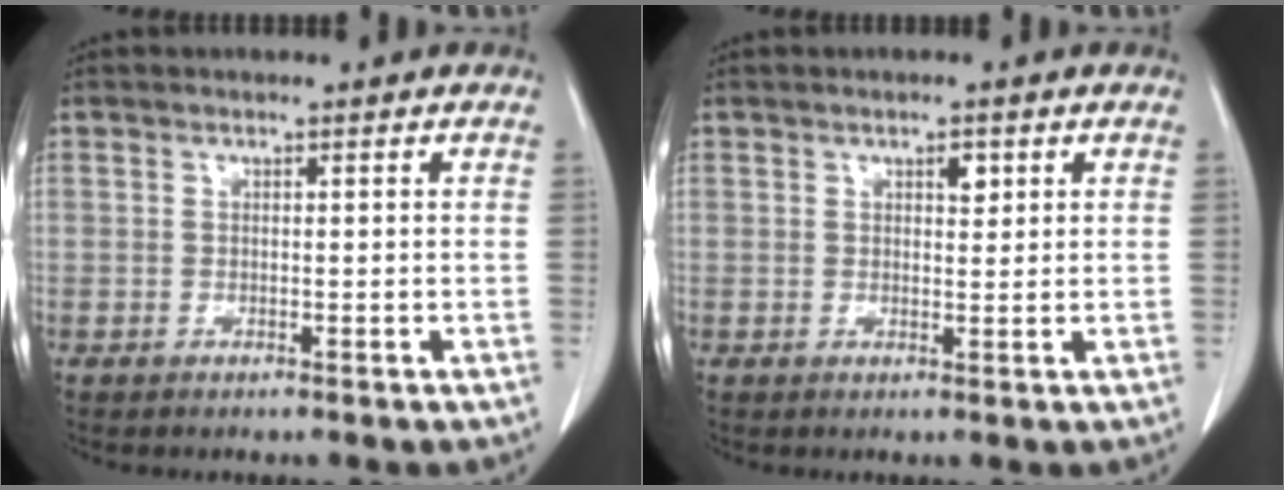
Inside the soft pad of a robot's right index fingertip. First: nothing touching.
{"total": 1.8, "force": [0.9, 0.8, 1.4], "torque": [-0.018, -0.002, 0.012]}